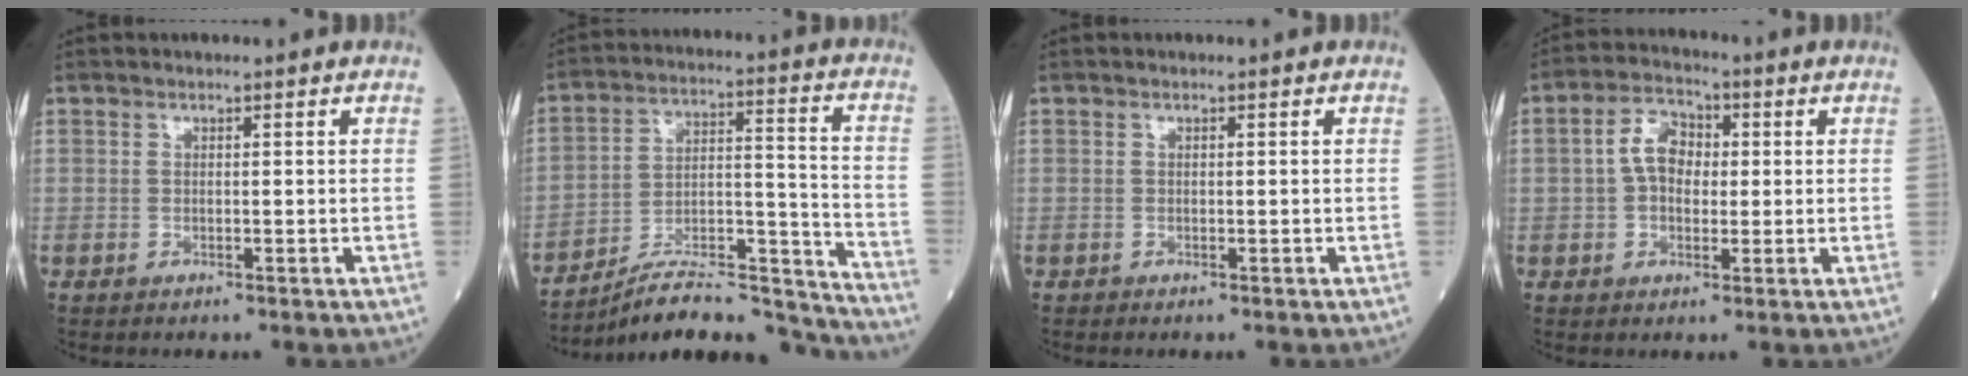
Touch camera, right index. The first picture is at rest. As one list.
[{"total": 19.6, "force": [-18.8, 1.4, 5.6], "torque": [-0.073, 0.039, -0.295]}, {"total": 0.0}, {"total": 6.1, "force": [0.5, 4.1, 4.6], "torque": [-0.094, 0.022, 0.004]}]